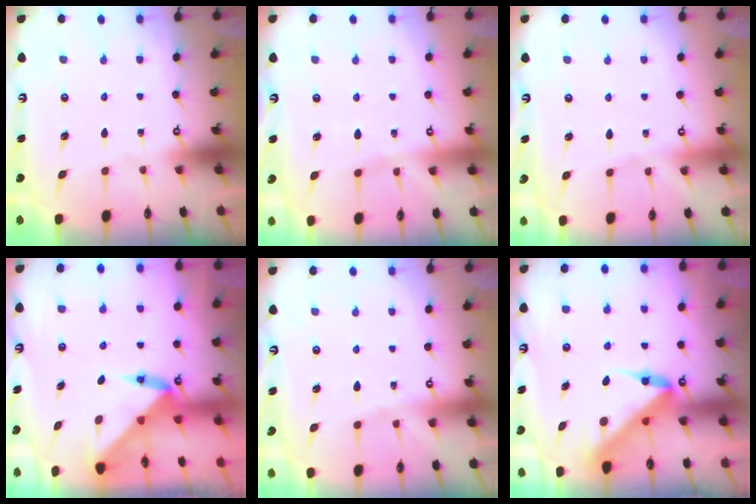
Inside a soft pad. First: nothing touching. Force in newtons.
{"total": 5.4, "press": 5.4, "slide": 0.7}
{"total": 2.4, "press": 2.4, "slide": 0.4}
{"total": 4.2, "press": 4.2, "slide": 0.3}
{"total": 3.3, "press": 3.3, "slide": 0.6}
{"total": 5.0, "press": 5.0, "slide": 0.3}